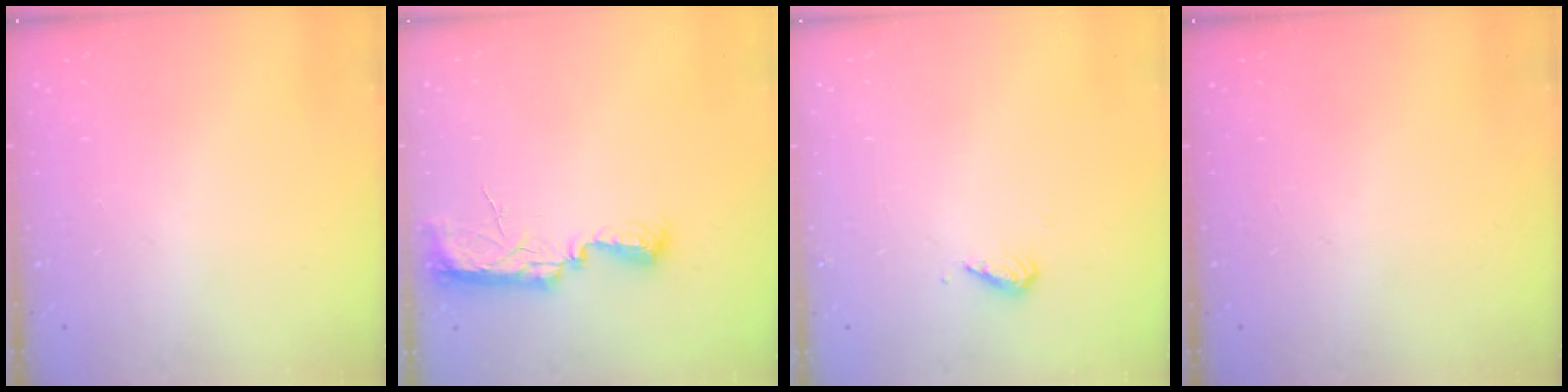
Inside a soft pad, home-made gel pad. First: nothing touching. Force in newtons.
{"total": 8.1, "press": 8.0, "slide": 1.2}
{"total": 5.8, "press": 5.6, "slide": 1.3}
{"total": 0.0}